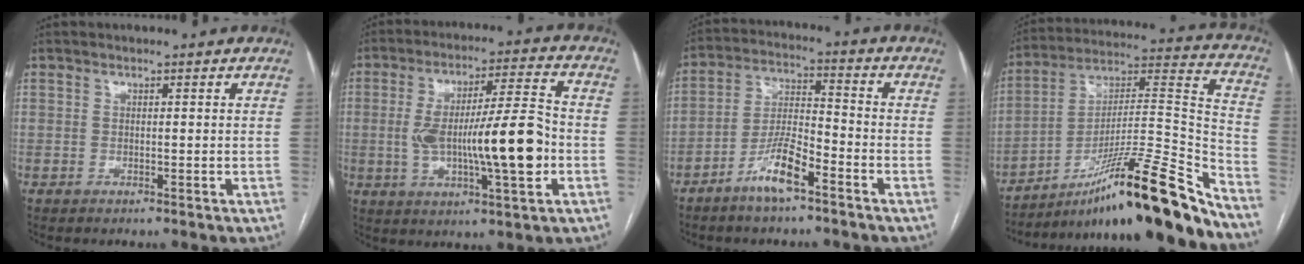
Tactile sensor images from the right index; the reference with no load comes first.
{"total": 15.1, "force": [-2.2, 2.3, 14.8], "torque": [-0.258, 0.013, -0.030]}
{"total": 8.3, "force": [-5.3, 1.8, 6.1], "torque": [-0.128, 0.002, -0.102]}
{"total": 25.0, "force": [-18.8, 0.1, 16.4], "torque": [-0.220, 0.014, -0.313]}